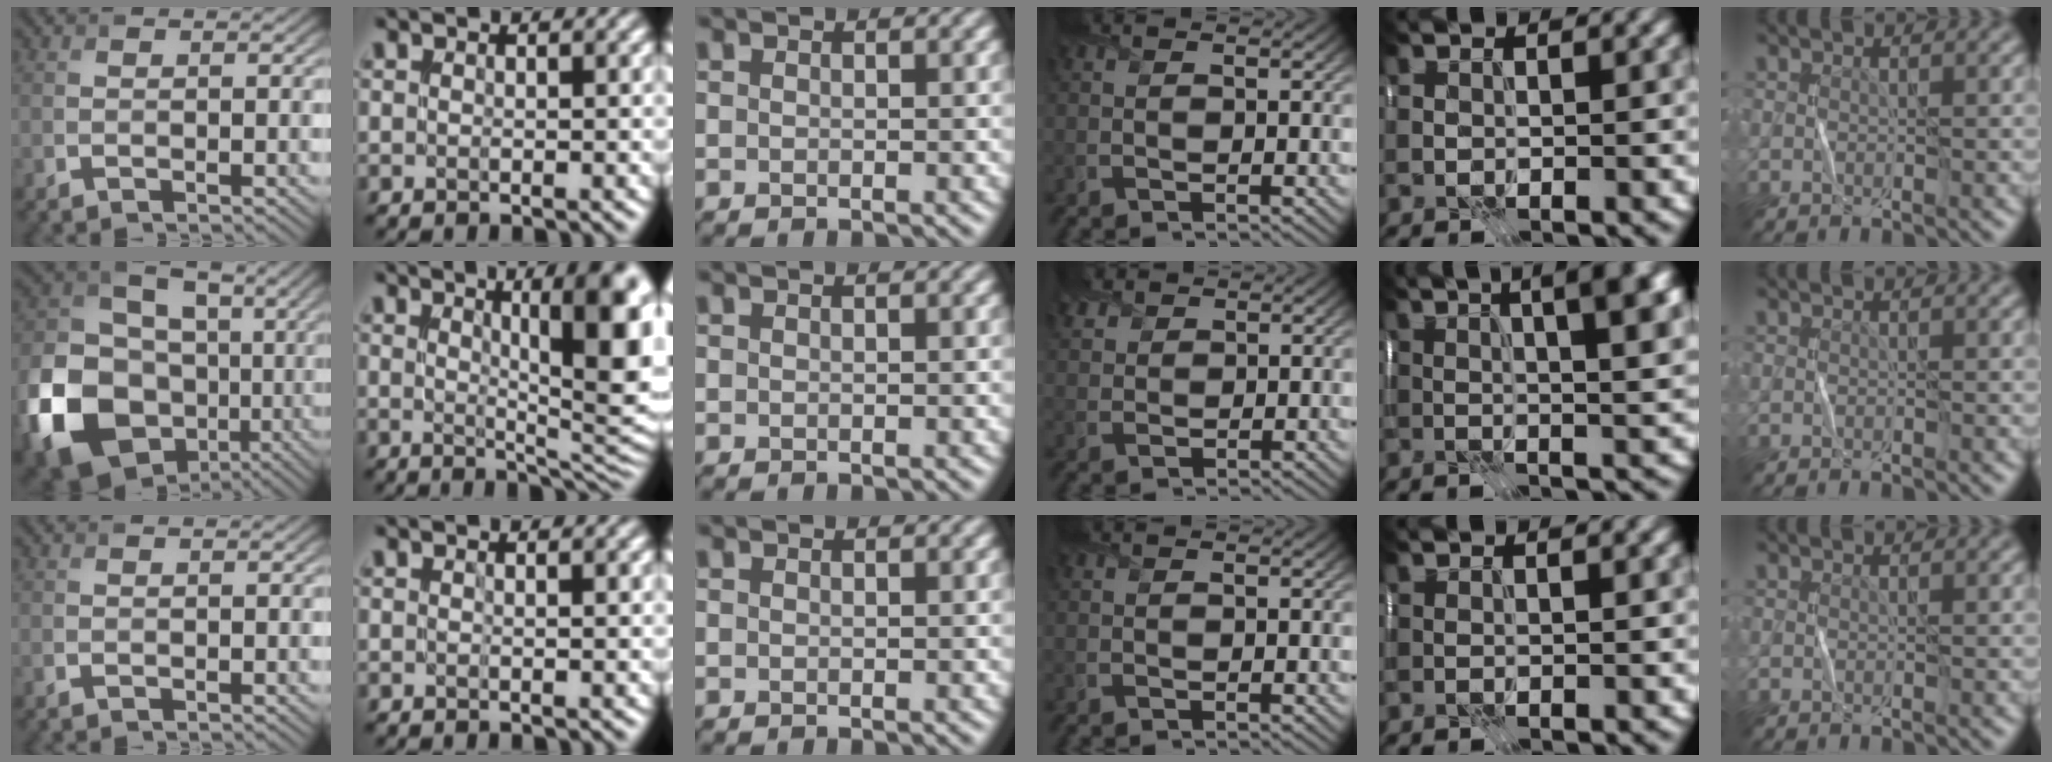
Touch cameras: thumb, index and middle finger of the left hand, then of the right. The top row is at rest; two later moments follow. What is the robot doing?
{"motion": "fold", "object": "scarf"}